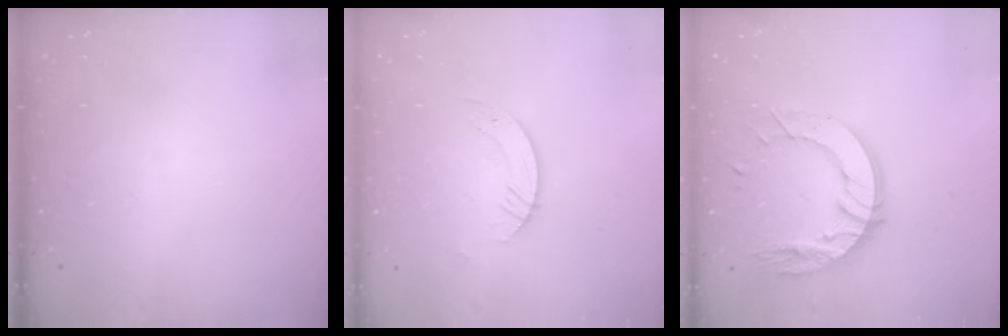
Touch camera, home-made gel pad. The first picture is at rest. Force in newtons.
{"total": 2.6, "press": 2.6, "slide": 0.2}
{"total": 14.0, "press": 13.9, "slide": 1.5}